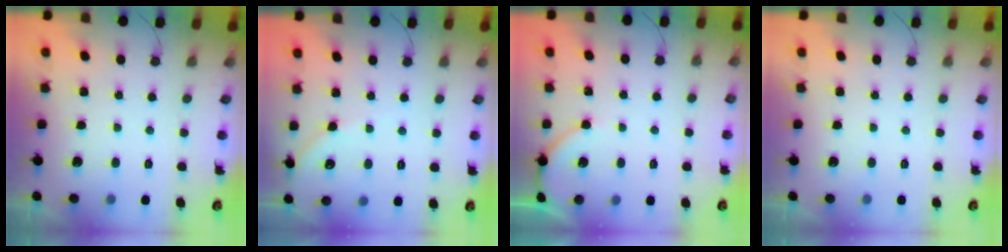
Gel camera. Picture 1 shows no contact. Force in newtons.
{"total": 4.2, "press": 4.1, "slide": 0.6}
{"total": 4.0, "press": 3.9, "slide": 0.7}
{"total": 0.0}